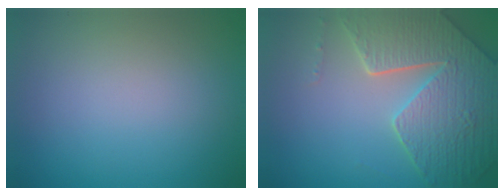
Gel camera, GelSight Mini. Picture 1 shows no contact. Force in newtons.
{"total": 8.0, "press": 5.8, "slide": 5.5}